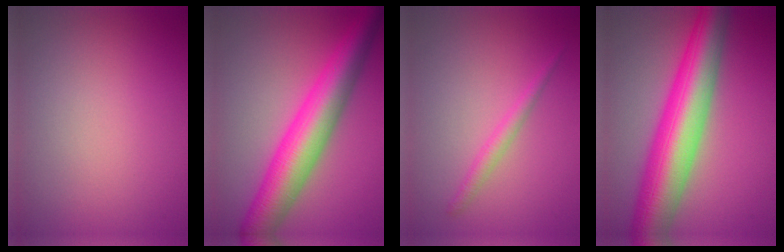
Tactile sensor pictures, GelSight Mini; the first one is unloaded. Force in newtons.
{"total": 8.8, "press": 8.8, "slide": 0.1}
{"total": 1.6, "press": 1.6, "slide": 0.2}
{"total": 10.9, "press": 10.9, "slide": 0.4}